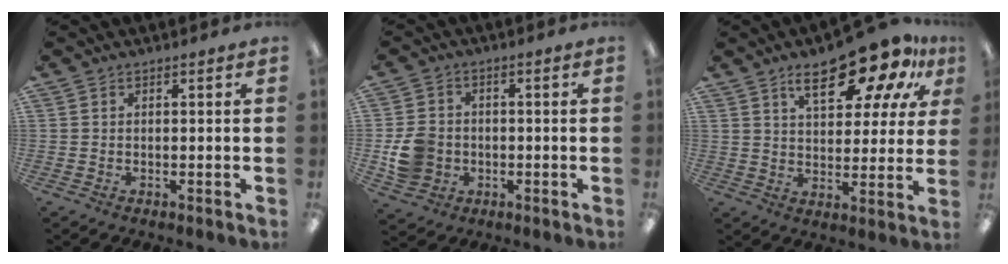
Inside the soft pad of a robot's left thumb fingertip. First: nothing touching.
{"total": 7.9, "force": [-1.4, 7.0, 3.3], "torque": [-0.073, 0.019, -0.020]}
{"total": 17.7, "force": [11.4, 7.2, 11.5], "torque": [-0.170, -0.057, 0.188]}